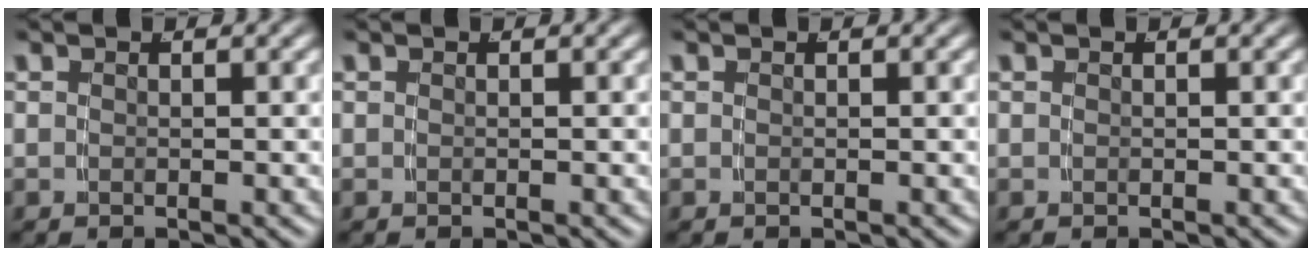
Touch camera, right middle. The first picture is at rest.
{"total": 0.0}
{"total": 0.0}
{"total": 0.0}